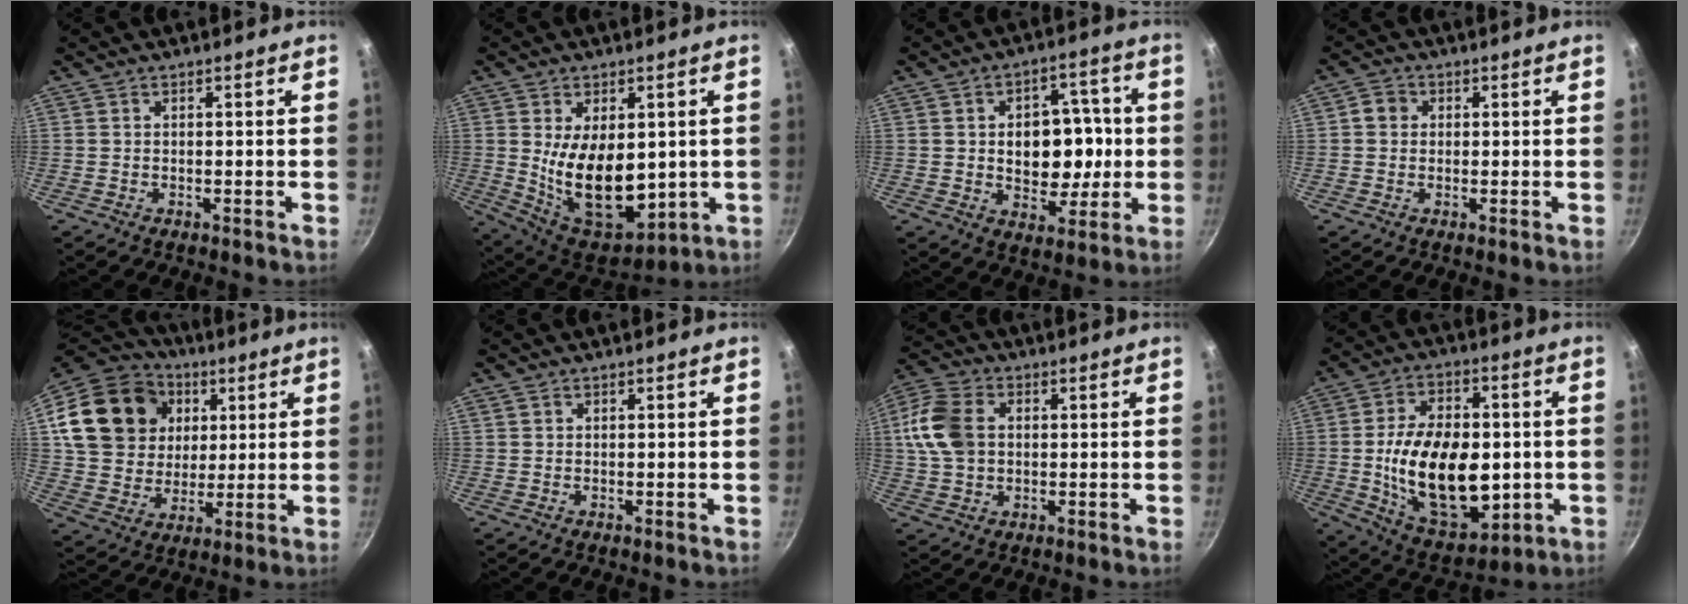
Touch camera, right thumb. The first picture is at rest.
{"total": 16.9, "force": [0.3, 10.2, 13.5], "torque": [-0.190, -0.036, 0.035]}
{"total": 13.2, "force": [0.1, 9.3, 9.4], "torque": [-0.079, 0.009, 0.005]}
{"total": 2.9, "force": [0.4, 2.6, 1.1], "torque": [-0.005, 0.004, -0.001]}
{"total": 22.1, "force": [6.3, 18.2, 10.8], "torque": [-0.193, 0.016, 0.116]}
{"total": 0.6, "force": [0.4, 0.5, 0.1], "torque": [0.001, 0.001, 0.004]}
{"total": 11.8, "force": [1.7, 8.5, 8.0], "torque": [-0.152, 0.011, 0.023]}
{"total": 23.0, "force": [-1.7, 14.1, 18.0], "torque": [-0.271, 0.001, -0.012]}